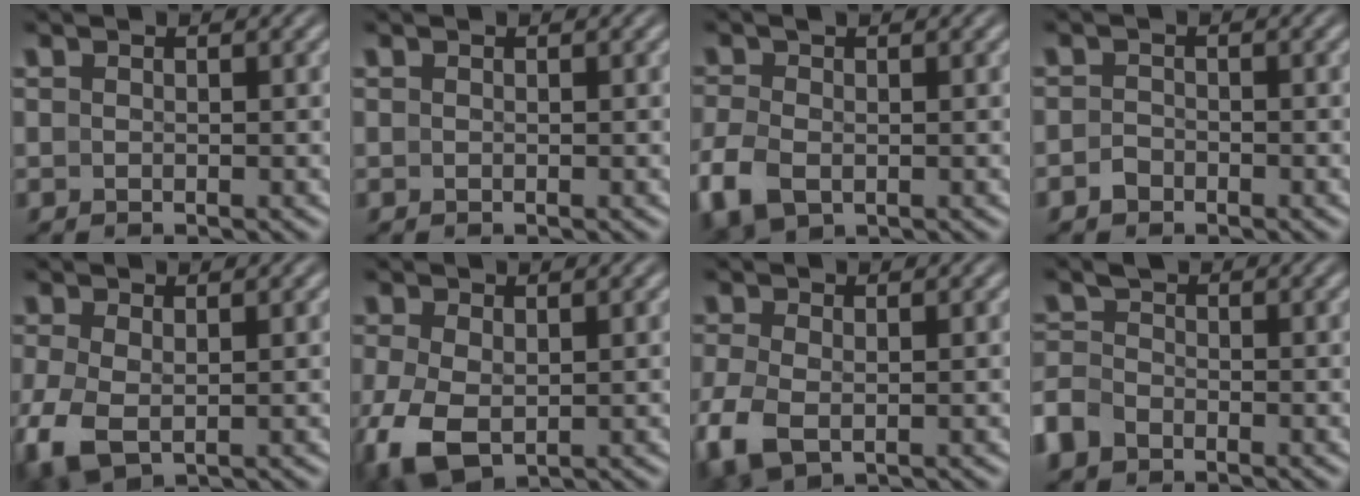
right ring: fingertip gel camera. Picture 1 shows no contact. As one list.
[{"total": 0.0}, {"total": 3.7, "force": [-1.4, 2.6, 2.2], "torque": [-0.071, -0.026, -0.007]}, {"total": 1.4, "force": [-1.3, 0.7, 0.0], "torque": [-0.004, -0.012, -0.019]}, {"total": 4.4, "force": [-1.8, 2.8, 2.9], "torque": [-0.090, -0.038, -0.006]}, {"total": 6.3, "force": [-2.8, 4.2, 3.7], "torque": [-0.115, -0.047, -0.018]}, {"total": 3.8, "force": [-1.5, 2.4, 2.6], "torque": [-0.080, -0.034, -0.005]}, {"total": 2.6, "force": [-1.7, 1.8, 0.8], "torque": [-0.023, -0.015, -0.030]}]